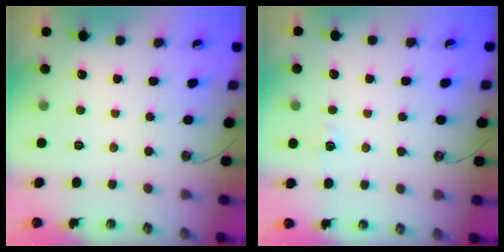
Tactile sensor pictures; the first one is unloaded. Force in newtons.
{"total": 5.7, "press": 5.7, "slide": 0.5}